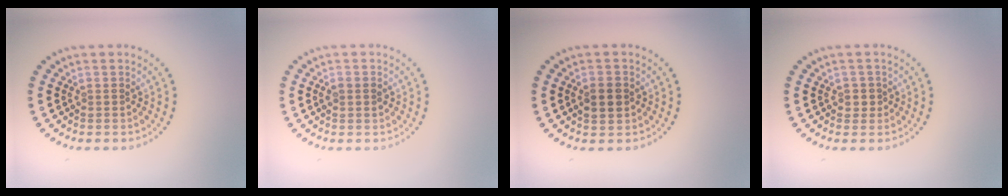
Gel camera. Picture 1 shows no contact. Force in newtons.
{"total": 0.8, "press": 0.8, "slide": 0.2}
{"total": 2.4, "press": 2.4, "slide": 0.2}
{"total": 1.1, "press": 1.0, "slide": 0.5}